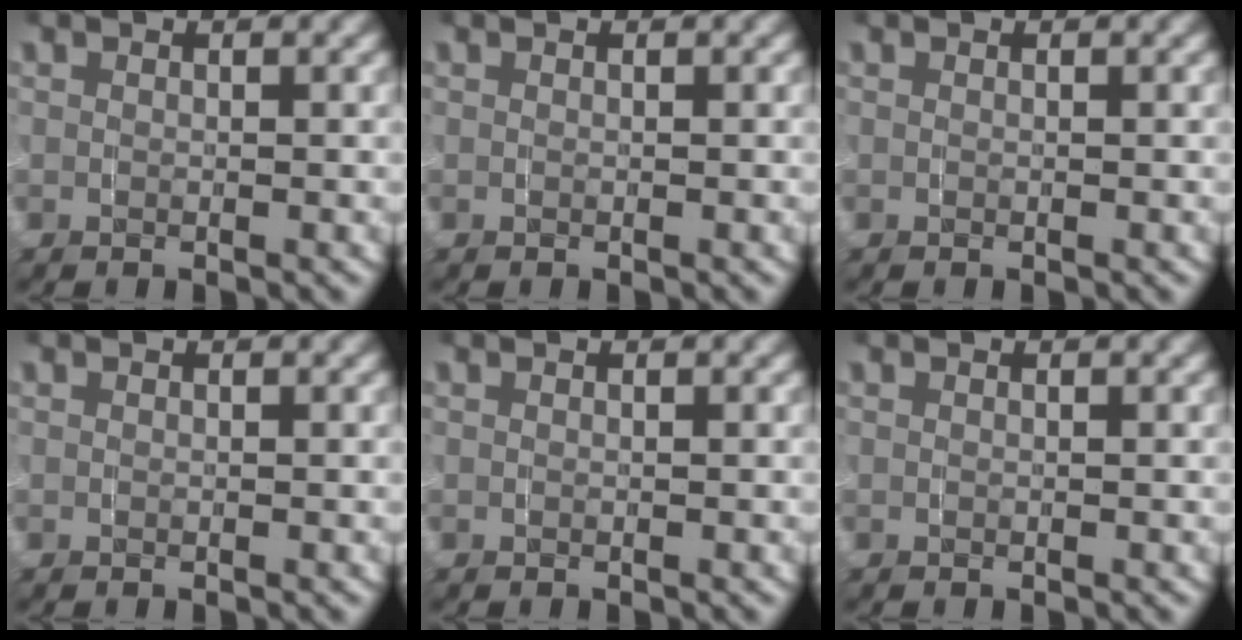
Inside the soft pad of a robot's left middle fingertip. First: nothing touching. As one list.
[{"total": 0.0}, {"total": 0.0}, {"total": 0.0}, {"total": 0.0}, {"total": 0.0}]